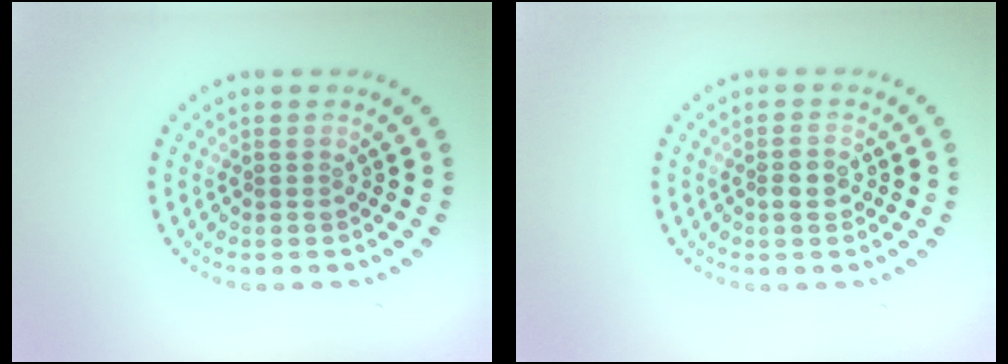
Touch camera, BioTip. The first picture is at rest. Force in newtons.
{"total": 1.4, "press": 1.4, "slide": 0.2}